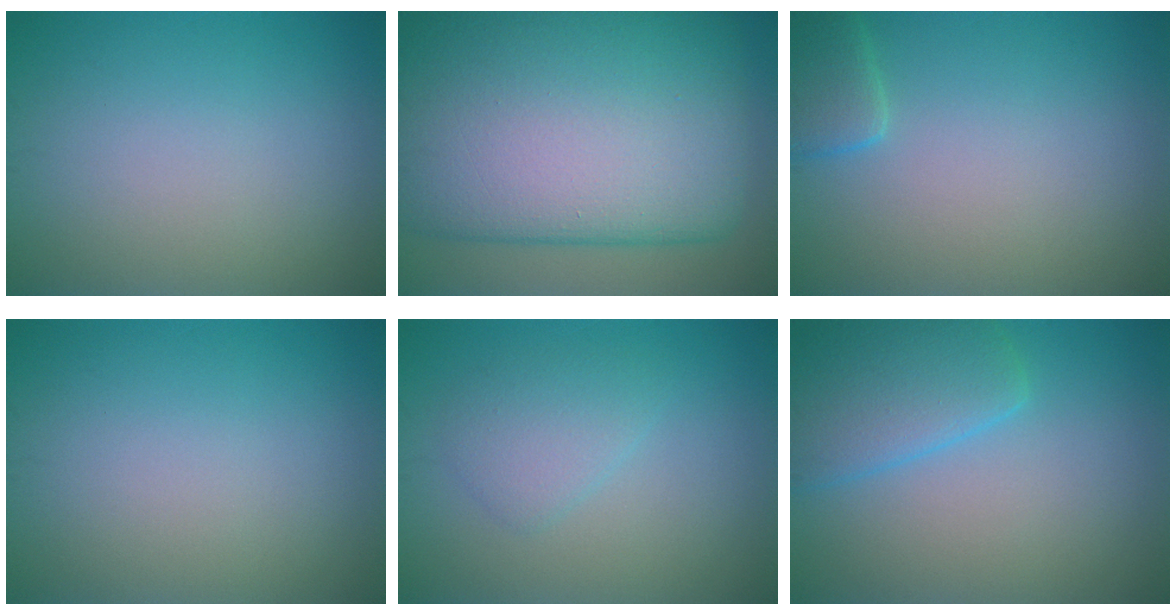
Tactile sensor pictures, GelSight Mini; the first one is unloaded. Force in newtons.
{"total": 20.7, "press": 20.7, "slide": 0.9}
{"total": 2.4, "press": 2.4, "slide": 0.2}
{"total": 0.0}
{"total": 2.3, "press": 2.3, "slide": 0.0}
{"total": 5.3, "press": 5.3, "slide": 0.2}